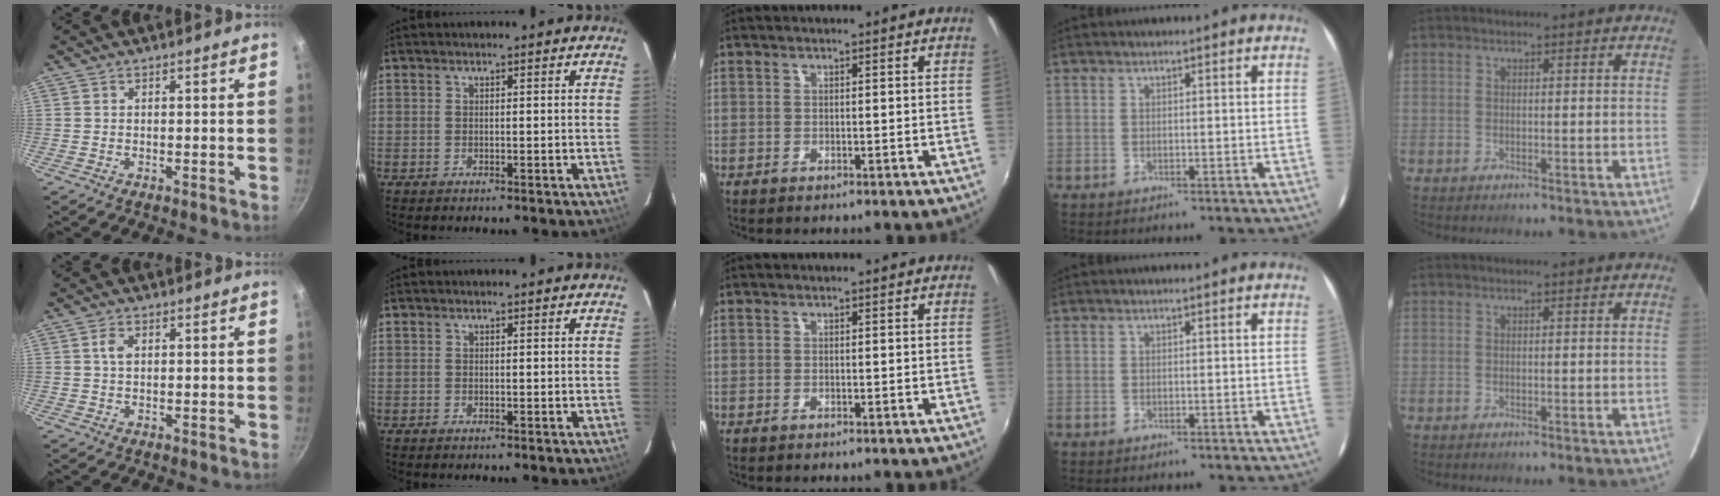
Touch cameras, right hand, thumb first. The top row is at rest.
{"thumb": {"total": 2.5, "force": [0.6, 1.6, 1.8], "torque": [-0.029, 0.002, 0.010]}}